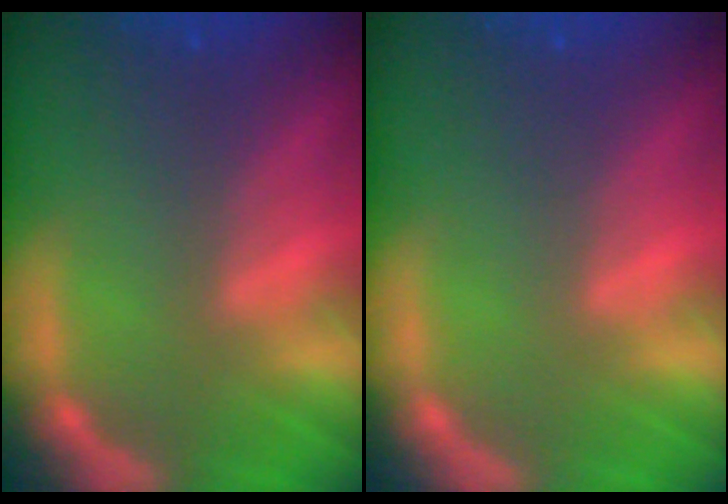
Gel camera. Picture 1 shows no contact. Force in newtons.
{"total": 0.0}